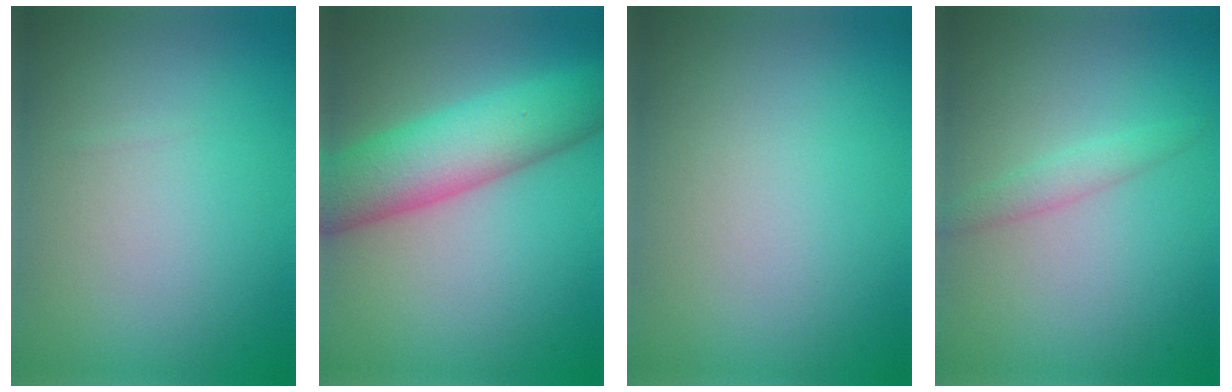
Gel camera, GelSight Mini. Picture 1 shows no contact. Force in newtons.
{"total": 8.3, "press": 8.3, "slide": 0.3}
{"total": 0.0}
{"total": 1.6, "press": 1.6, "slide": 0.0}